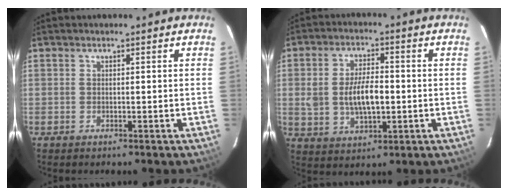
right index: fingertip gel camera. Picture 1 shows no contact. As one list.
[{"total": 9.2, "force": [-0.6, 4.5, 8.0], "torque": [-0.158, 0.003, -0.003]}]